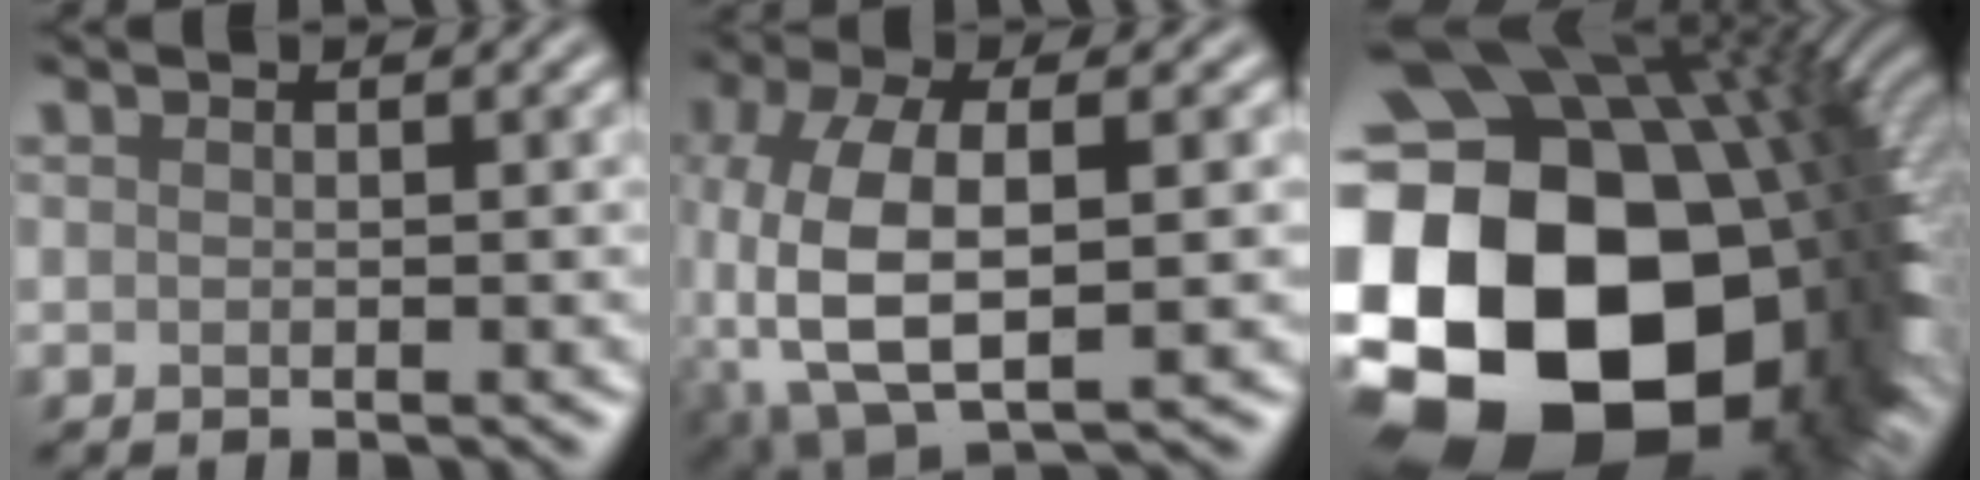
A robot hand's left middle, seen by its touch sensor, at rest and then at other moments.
{"total": 9.9, "force": [-2.1, 4.8, 8.4], "torque": [-0.189, -0.003, -0.039]}
{"total": 23.4, "force": [-3.8, 17.2, 15.4], "torque": [-0.324, -0.080, -0.028]}